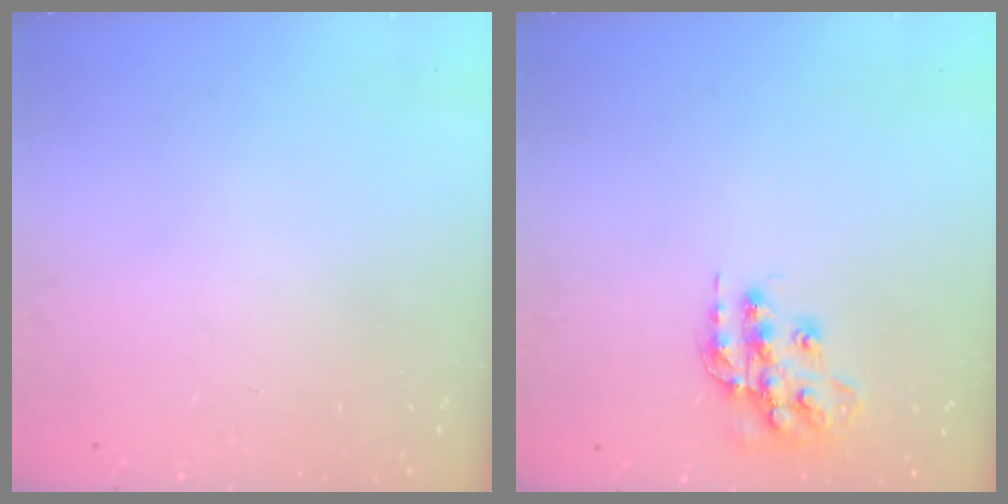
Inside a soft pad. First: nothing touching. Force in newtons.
{"total": 14.2, "press": 14.2, "slide": 0.9}